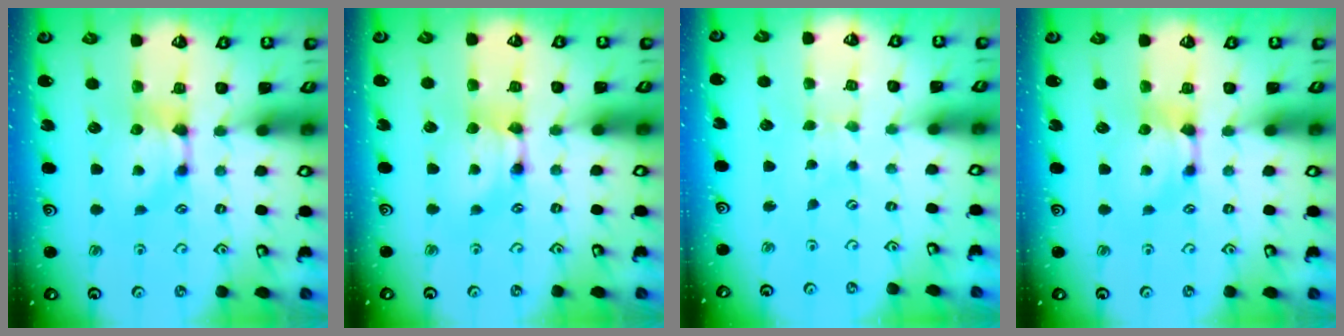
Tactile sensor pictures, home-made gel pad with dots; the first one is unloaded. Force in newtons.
{"total": 1.7, "press": 1.7, "slide": 0.1}
{"total": 3.6, "press": 3.6, "slide": 0.1}
{"total": 0.0}